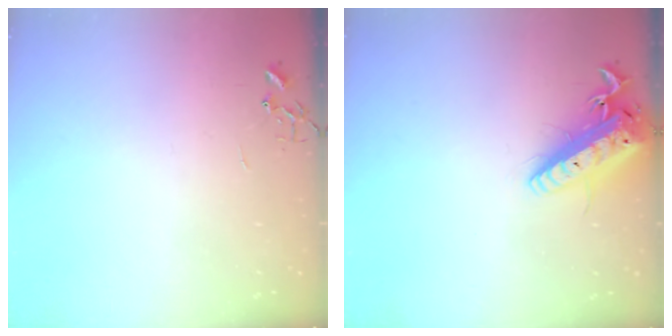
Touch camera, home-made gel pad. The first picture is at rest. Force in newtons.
{"total": 16.9, "press": 16.6, "slide": 3.2}